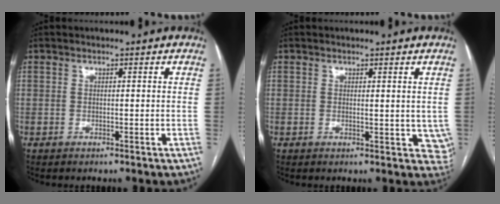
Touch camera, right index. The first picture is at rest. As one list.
[{"total": 3.6, "force": [0.4, 1.9, 3.1], "torque": [-0.025, -0.006, 0.006]}]